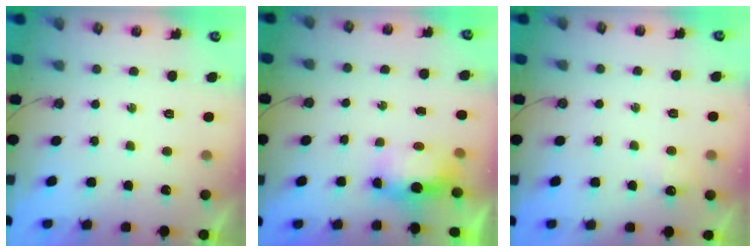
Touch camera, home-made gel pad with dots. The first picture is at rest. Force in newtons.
{"total": 10.0, "press": 7.0, "slide": 7.1}
{"total": 3.9, "press": 3.9, "slide": 0.7}